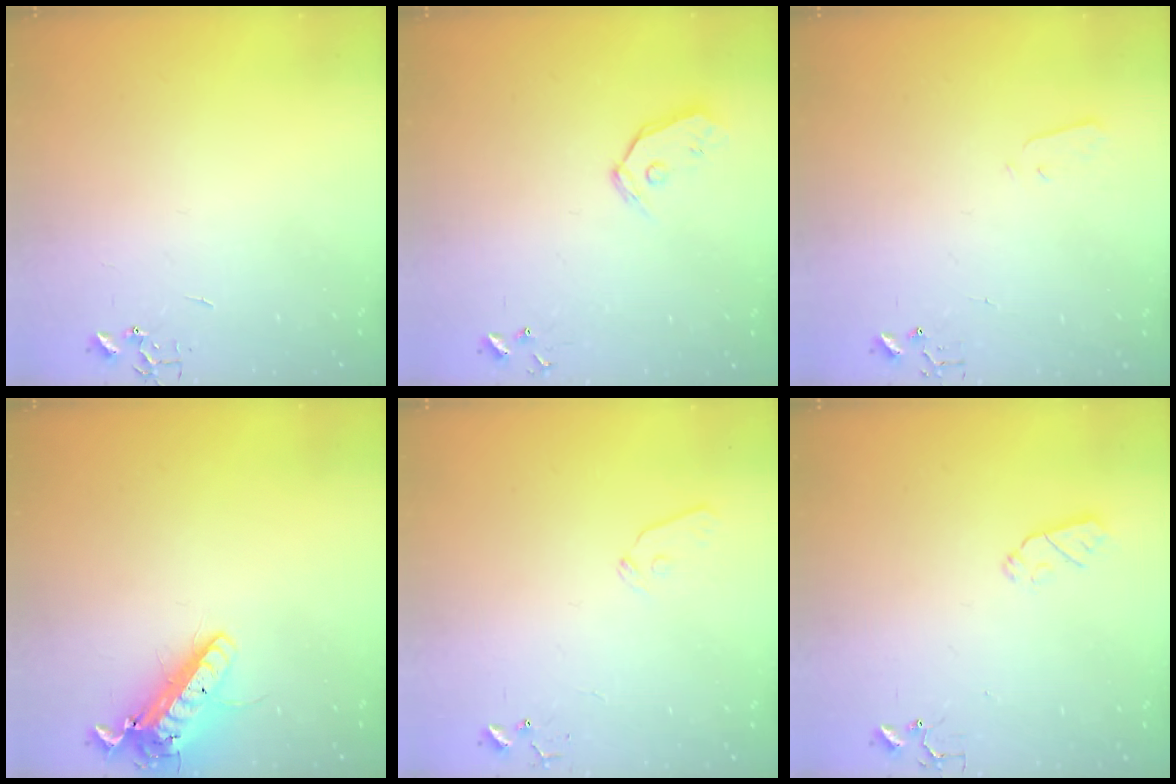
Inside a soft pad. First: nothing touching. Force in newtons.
{"total": 6.9, "press": 6.9, "slide": 0.7}
{"total": 1.9, "press": 1.9, "slide": 0.4}
{"total": 15.3, "press": 15.1, "slide": 2.8}
{"total": 7.5, "press": 7.4, "slide": 0.9}
{"total": 5.5, "press": 5.5, "slide": 0.4}